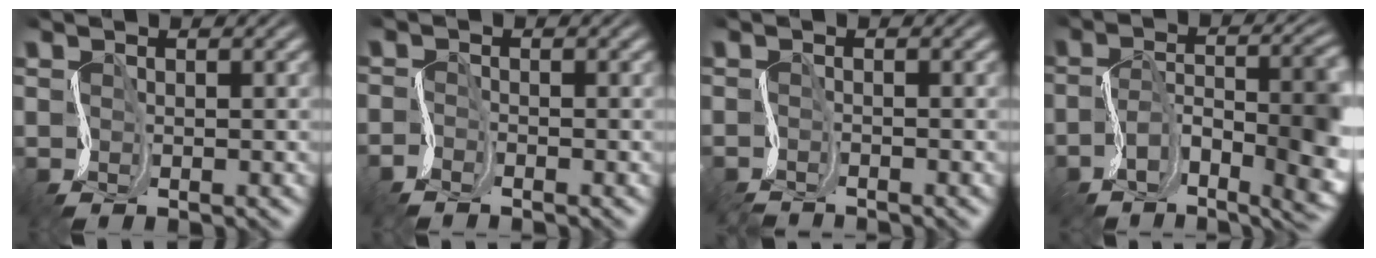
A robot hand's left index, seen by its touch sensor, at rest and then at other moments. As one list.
[{"total": 1.2, "force": [-1.1, 0.1, 0.3], "torque": [-0.011, -0.003, -0.029]}, {"total": 1.3, "force": [-1.2, -0.4, -0.3], "torque": [0.001, -0.004, -0.028]}, {"total": 10.9, "force": [-3.8, 4.3, 9.3], "torque": [-0.144, -0.008, -0.054]}]